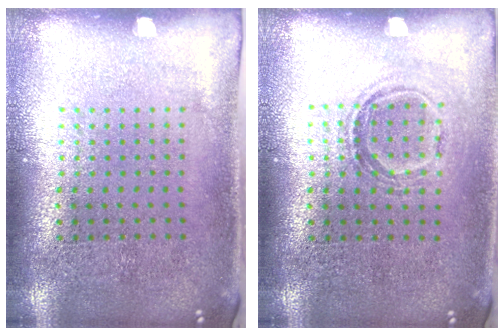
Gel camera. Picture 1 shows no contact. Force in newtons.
{"total": 1.1, "press": 0.9, "slide": 0.6}